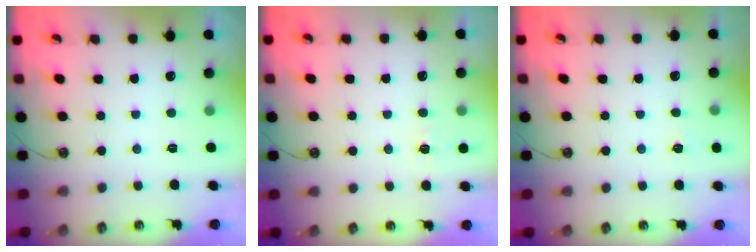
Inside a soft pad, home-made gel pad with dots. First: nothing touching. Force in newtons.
{"total": 4.3, "press": 4.3, "slide": 0.6}
{"total": 3.9, "press": 3.8, "slide": 0.4}